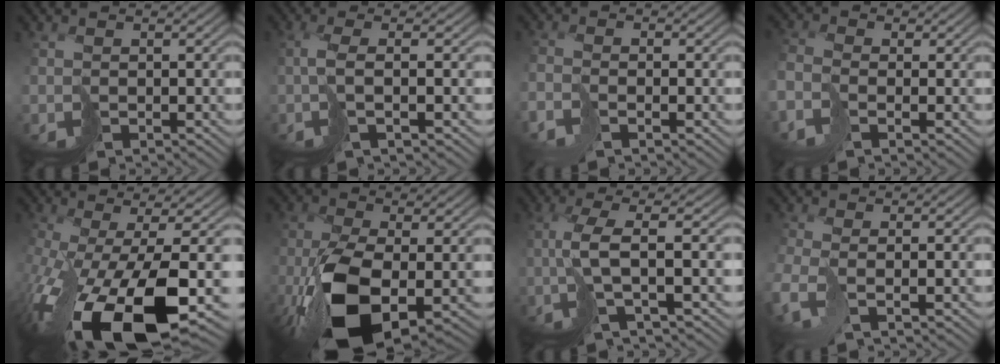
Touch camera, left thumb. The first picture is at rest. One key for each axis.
{"total": 4.1, "fx": -0.4, "fy": 0.9, "fz": 4.0, "tx": -0.077, "ty": 0.005, "tz": -0.015}
{"total": 2.6, "fx": -1.7, "fy": 0.8, "fz": 1.7, "tx": -0.045, "ty": -0.008, "tz": -0.046}
{"total": 3.7, "fx": -1.9, "fy": 1.9, "fz": 2.6, "tx": -0.072, "ty": -0.007, "tz": -0.055}
{"total": 17.3, "fx": -6.7, "fy": 5.7, "fz": 14.8, "tx": -0.308, "ty": -0.048, "tz": -0.089}
{"total": 14.0, "fx": -4.3, "fy": 6.7, "fz": 11.5, "tx": -0.260, "ty": -0.027, "tz": -0.070}
{"total": 6.4, "fx": -0.2, "fy": 1.3, "fz": 6.2, "tx": -0.116, "ty": 0.016, "tz": -0.015}
{"total": 3.5, "fx": -1.2, "fy": 1.5, "fz": 3.0, "tx": -0.081, "ty": -0.006, "tz": -0.035}